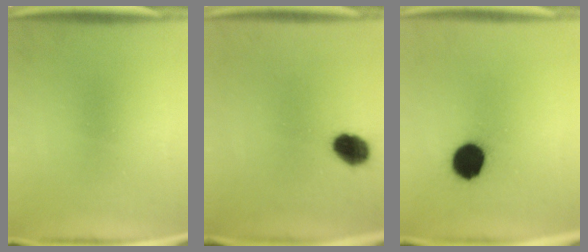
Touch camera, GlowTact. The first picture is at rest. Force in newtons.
{"total": 7.0}
{"total": 11.4}